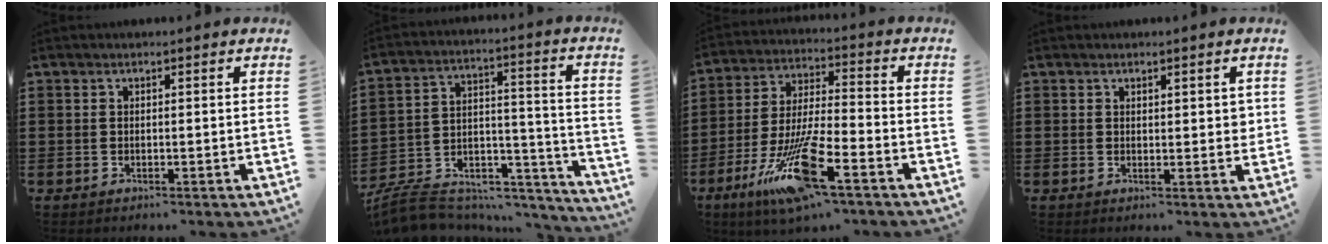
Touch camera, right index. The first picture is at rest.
{"total": 7.4, "force": [-6.7, 2.7, 1.9], "torque": [-0.043, 0.002, -0.130]}
{"total": 13.8, "force": [-8.5, 1.7, 10.8], "torque": [-0.221, 0.000, -0.155]}
{"total": 1.7, "force": [0.8, 1.0, 1.1], "torque": [-0.005, -0.001, 0.012]}